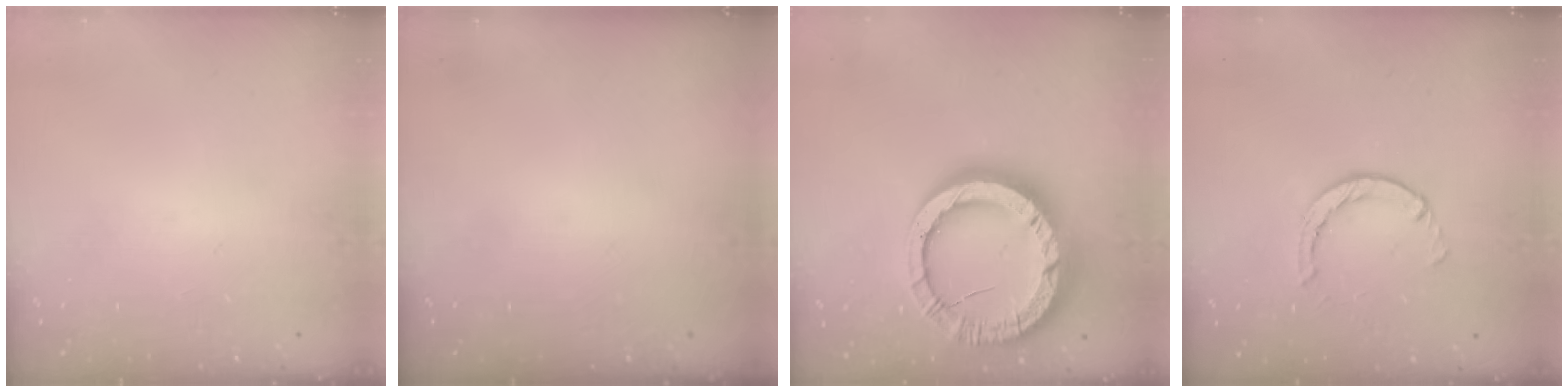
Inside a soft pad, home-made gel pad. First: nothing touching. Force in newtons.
{"total": 0.0}
{"total": 21.5, "press": 21.5, "slide": 1.8}
{"total": 2.4, "press": 2.4, "slide": 0.4}